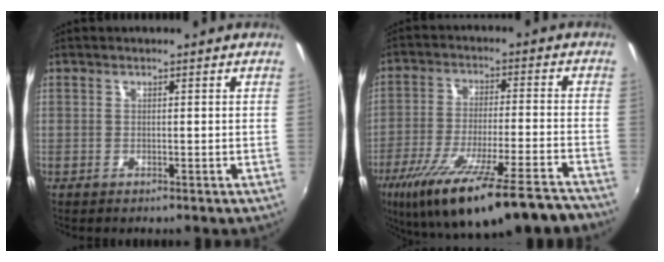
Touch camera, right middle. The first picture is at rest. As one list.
[{"total": 24.9, "force": [-19.2, 4.2, 15.2], "torque": [-0.263, -0.065, -0.287]}]